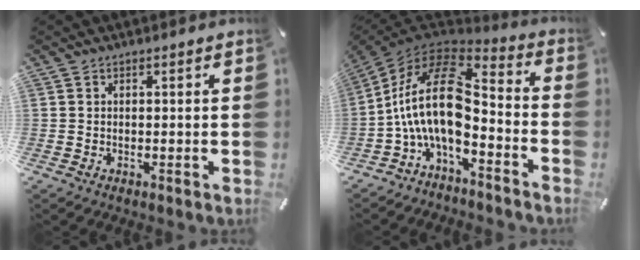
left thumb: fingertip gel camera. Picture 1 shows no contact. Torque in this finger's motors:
{"motor_torque": [-0.38, 3.17, 2.48, 0.29, 0.63]}